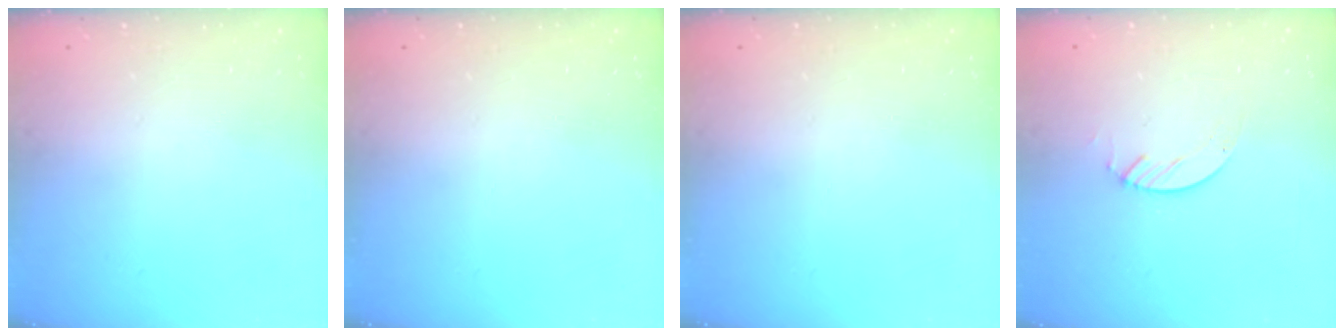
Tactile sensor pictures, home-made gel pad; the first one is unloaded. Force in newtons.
{"total": 0.0}
{"total": 0.0}
{"total": 2.1, "press": 2.1, "slide": 0.2}